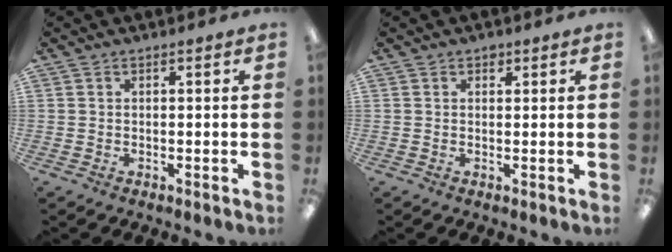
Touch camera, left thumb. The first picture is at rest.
{"total": 1.3, "force": [1.0, 0.7, 0.5], "torque": [-0.003, -0.002, 0.016]}